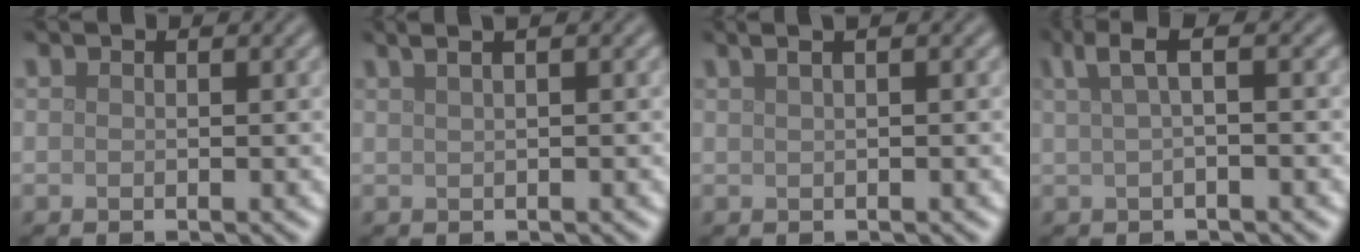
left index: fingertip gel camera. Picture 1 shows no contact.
{"total": 4.5, "force": [2.4, 2.2, 3.1], "torque": [-0.019, 0.035, 0.008]}
{"total": 3.9, "force": [2.0, 2.0, 2.8], "torque": [-0.018, 0.027, 0.003]}
{"total": 2.9, "force": [0.9, 0.8, 2.6], "torque": [-0.044, 0.007, 0.016]}